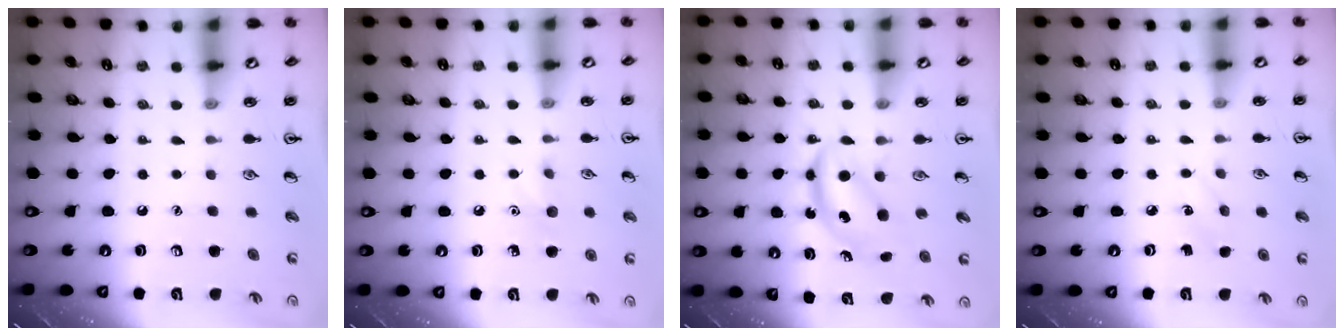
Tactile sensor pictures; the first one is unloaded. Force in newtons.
{"total": 6.2, "press": 6.0, "slide": 1.6}
{"total": 5.6, "press": 5.6, "slide": 0.5}
{"total": 3.7, "press": 3.5, "slide": 1.2}